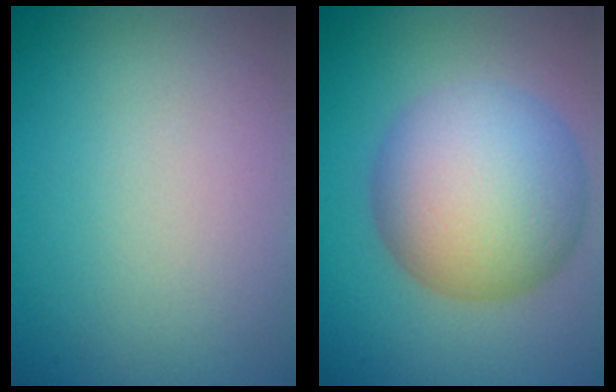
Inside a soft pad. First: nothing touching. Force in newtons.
{"total": 10.5, "press": 10.5, "slide": 0.3}